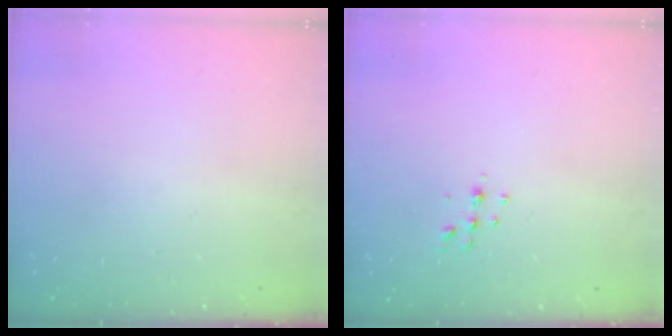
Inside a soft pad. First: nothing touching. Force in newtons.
{"total": 4.9, "press": 4.8, "slide": 1.0}